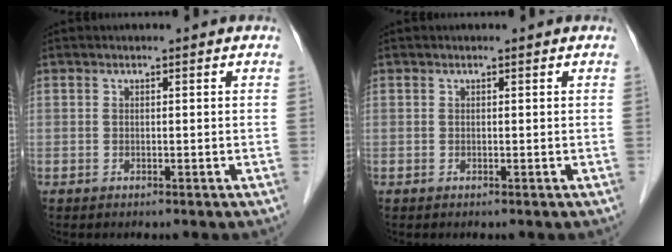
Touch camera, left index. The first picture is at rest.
{"total": 0.0}